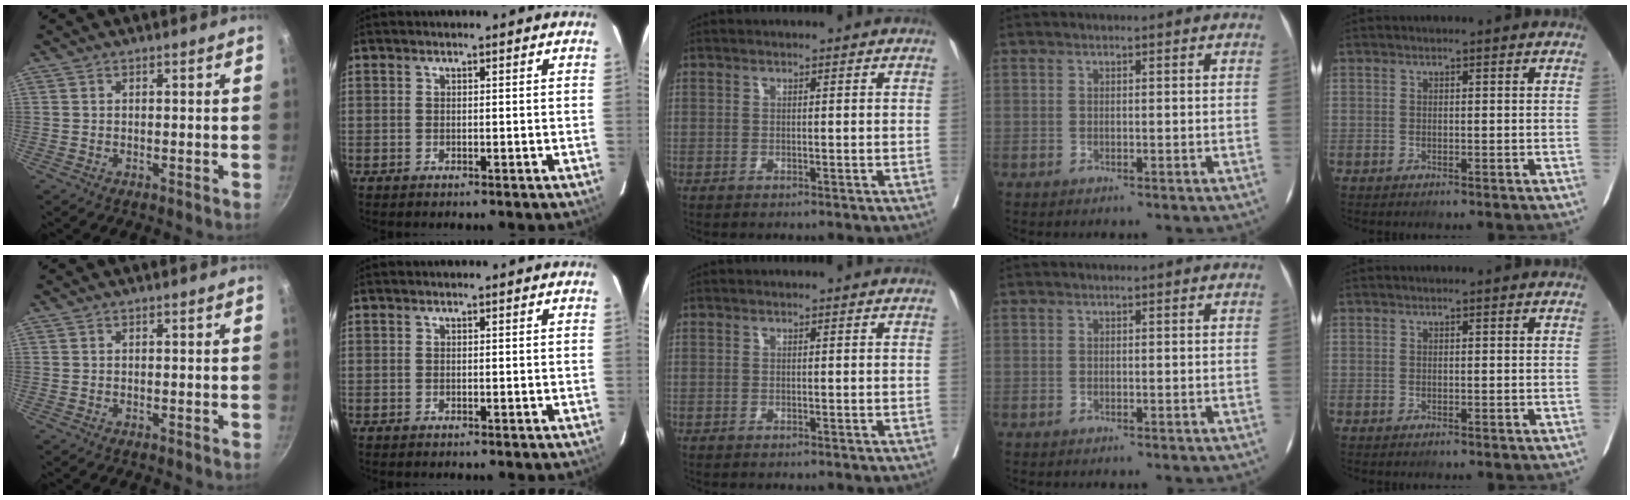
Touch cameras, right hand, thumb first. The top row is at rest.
{}